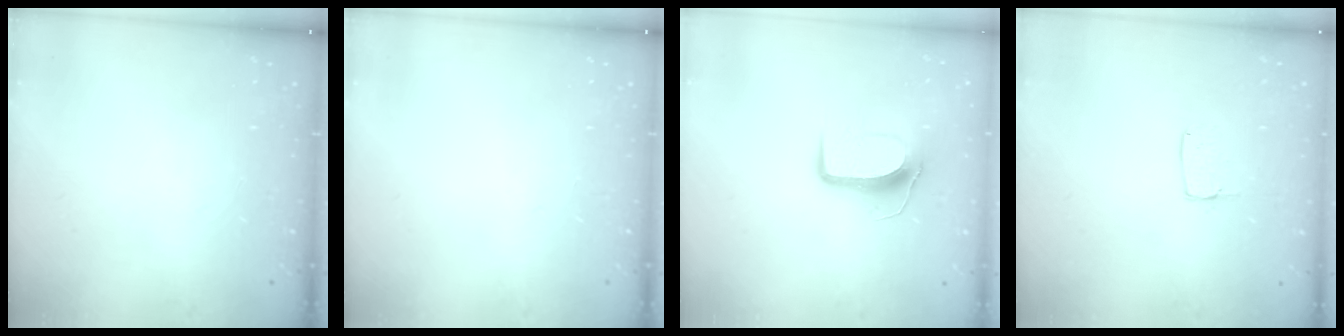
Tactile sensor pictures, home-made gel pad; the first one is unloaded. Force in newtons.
{"total": 0.0}
{"total": 9.6, "press": 9.6, "slide": 0.3}
{"total": 4.5, "press": 4.5, "slide": 0.3}